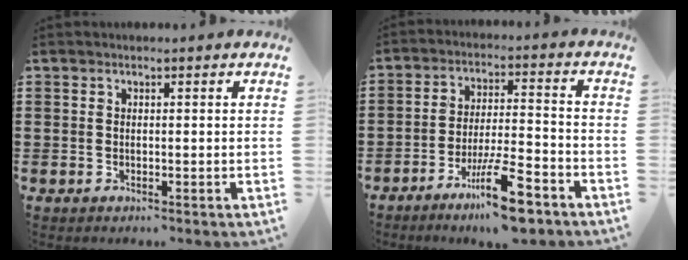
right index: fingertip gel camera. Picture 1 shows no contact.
{"total": 10.3, "force": [-6.5, 2.1, 7.7], "torque": [-0.139, 0.013, -0.119]}